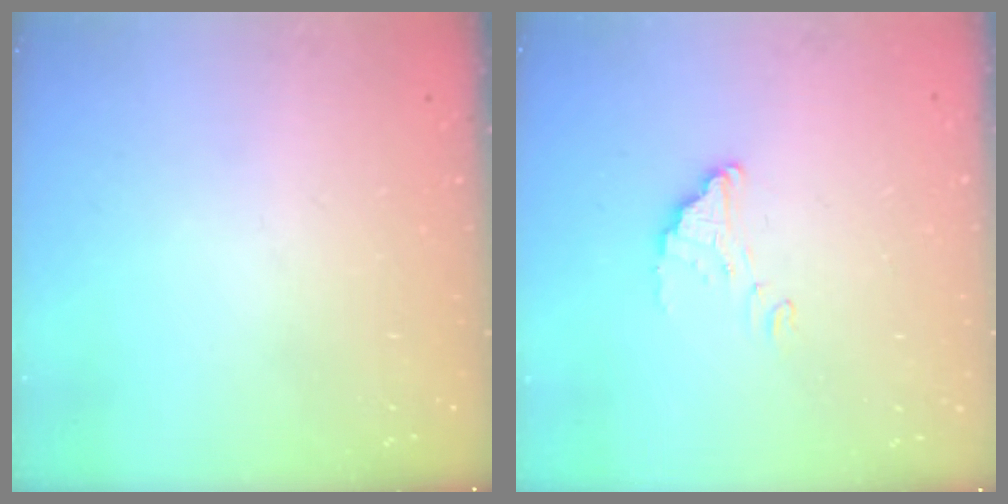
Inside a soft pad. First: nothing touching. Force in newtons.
{"total": 1.8, "press": 1.8, "slide": 0.0}